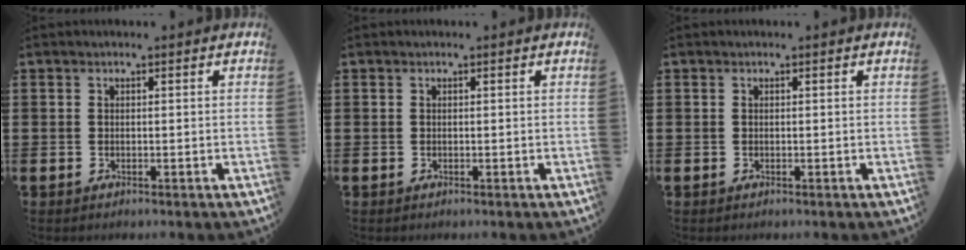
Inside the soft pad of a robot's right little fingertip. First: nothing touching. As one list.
[{"total": 0.0}, {"total": 0.0}]